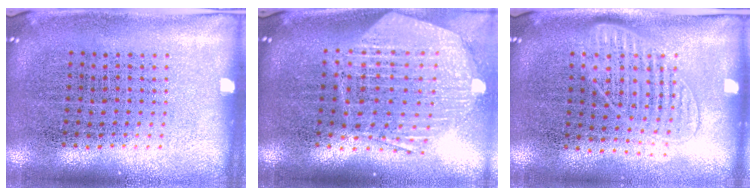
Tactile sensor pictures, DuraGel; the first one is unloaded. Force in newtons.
{"total": 1.8, "press": 1.7, "slide": 0.7}
{"total": 1.3, "press": 1.2, "slide": 0.5}